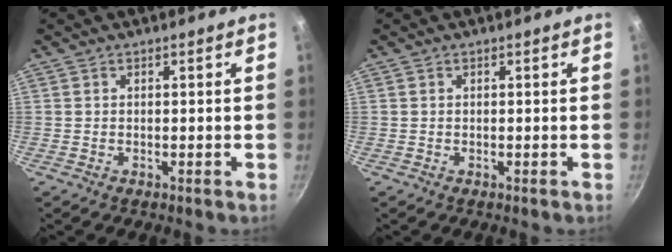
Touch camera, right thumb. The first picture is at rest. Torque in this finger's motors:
{"motor_torque": [0.01, 0.00, 0.19, 0.19, 0.00]}